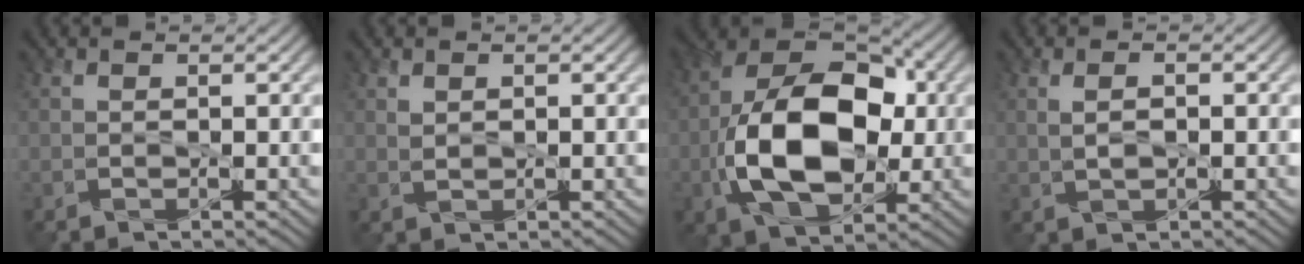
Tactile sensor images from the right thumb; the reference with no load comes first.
{"total": 1.2, "force": [0.9, 0.6, 0.6], "torque": [-0.026, 0.001, 0.019]}
{"total": 15.0, "force": [-2.1, 8.9, 11.8], "torque": [-0.216, -0.001, -0.041]}
{"total": 2.3, "force": [0.5, 1.0, 2.0], "torque": [-0.026, 0.008, 0.007]}